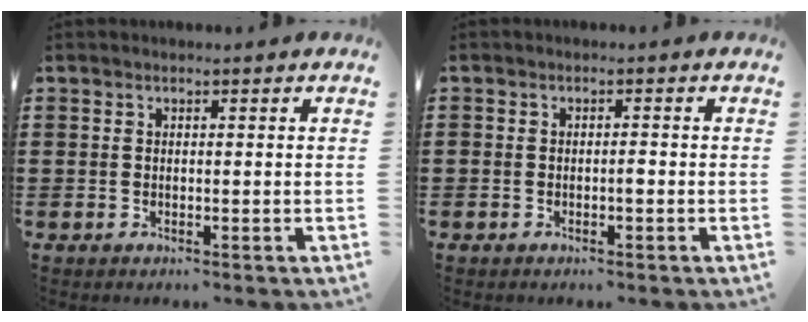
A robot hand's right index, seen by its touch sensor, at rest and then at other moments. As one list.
[{"total": 1.2, "force": [-0.7, 0.4, 1.0], "torque": [-0.020, -0.002, -0.012]}]